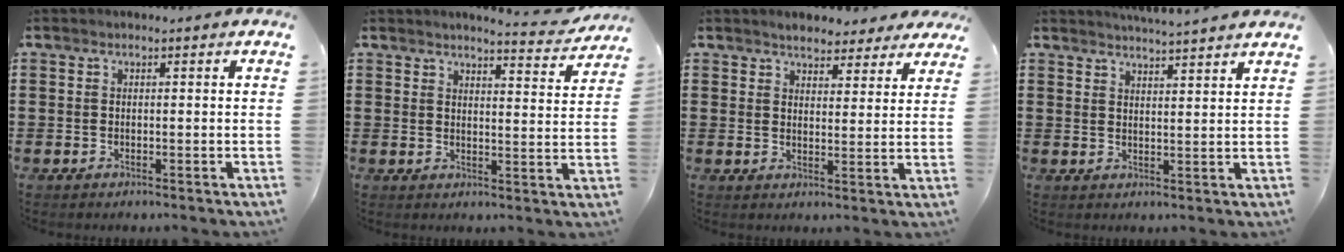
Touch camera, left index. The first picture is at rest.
{"total": 3.9, "force": [3.9, 0.0, 0.8], "torque": [-0.024, -0.023, 0.066]}
{"total": 3.6, "force": [3.4, 1.1, 0.2], "torque": [-0.010, -0.007, 0.062]}
{"total": 3.4, "force": [3.4, -0.7, 0.3], "torque": [-0.016, -0.016, 0.060]}